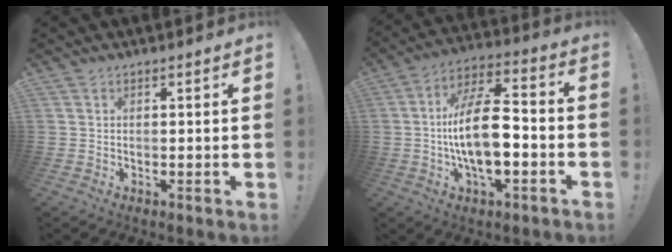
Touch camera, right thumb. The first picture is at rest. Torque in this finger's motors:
{"motor_torque": [0.92, 1.72, 0.68, 0.47, 0.41]}